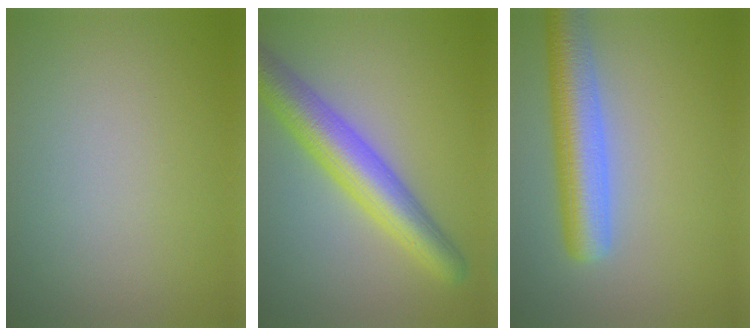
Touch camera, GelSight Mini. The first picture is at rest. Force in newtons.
{"total": 6.4, "press": 6.4, "slide": 0.3}
{"total": 6.0, "press": 6.0, "slide": 0.5}